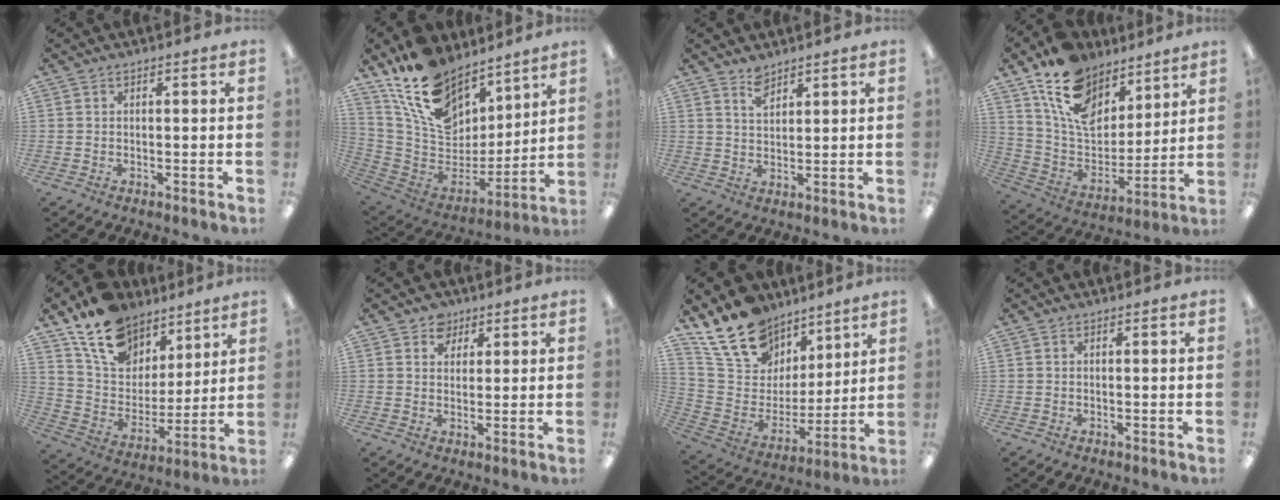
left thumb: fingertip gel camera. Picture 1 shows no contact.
{"total": 18.0, "force": [12.3, 10.6, 7.8], "torque": [-0.156, -0.081, 0.232]}
{"total": 3.8, "force": [3.3, 1.4, 1.2], "torque": [-0.022, -0.018, 0.062]}
{"total": 16.6, "force": [11.2, 9.8, 7.6], "torque": [-0.151, -0.060, 0.211]}
{"total": 16.6, "force": [12.2, 9.8, 5.4], "torque": [-0.107, -0.083, 0.229]}
{"total": 4.8, "force": [3.1, 3.5, 1.0], "torque": [-0.011, -0.010, 0.055]}
{"total": 18.7, "force": [13.9, 11.0, 5.9], "torque": [-0.136, -0.087, 0.261]}
{"total": 0.0}